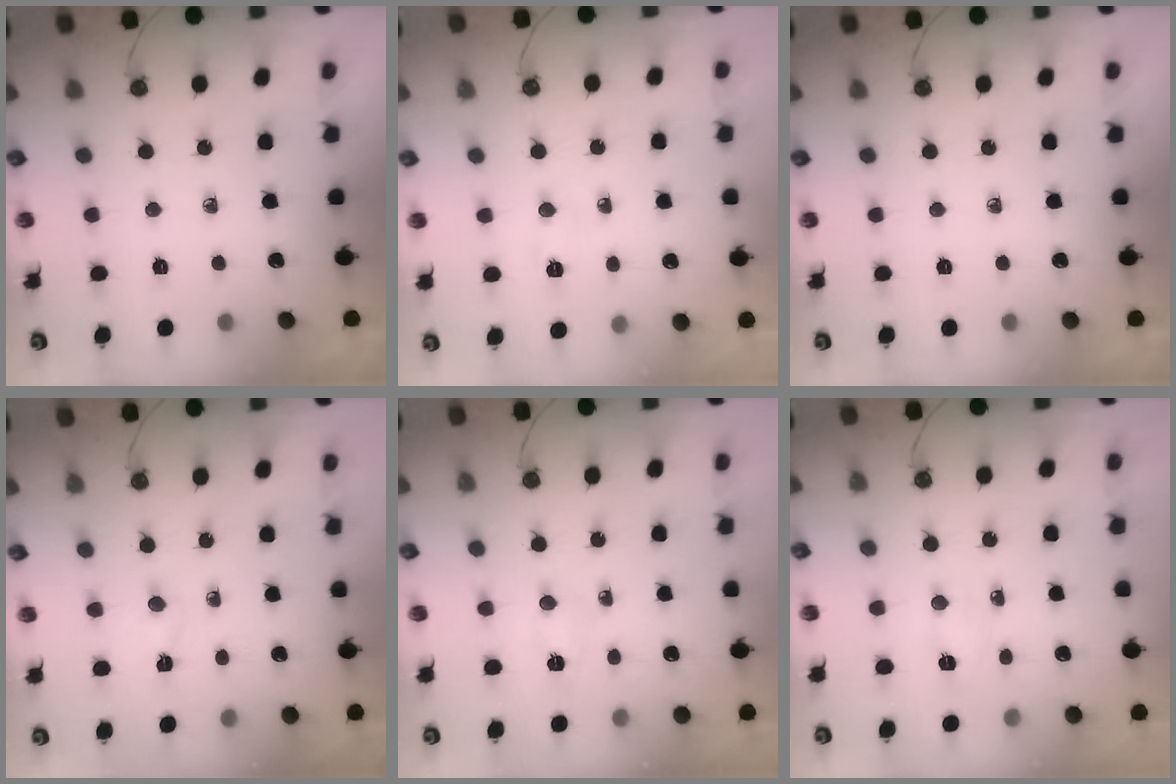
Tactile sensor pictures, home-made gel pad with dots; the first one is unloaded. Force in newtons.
{"total": 14.3, "press": 5.5, "slide": 13.2}
{"total": 0.0}
{"total": 2.3, "press": 2.2, "slide": 0.7}
{"total": 3.5, "press": 3.2, "slide": 1.6}
{"total": 3.5, "press": 3.4, "slide": 0.7}